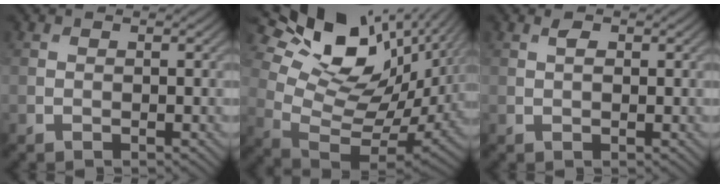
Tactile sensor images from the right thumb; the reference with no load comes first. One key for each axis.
{"total": 17.3, "fx": 7.2, "fy": 9.7, "fz": 12.4, "tx": -0.230, "ty": 0.003, "tz": 0.138}
{"total": 1.3, "fx": 0.3, "fy": 0.6, "fz": 1.0, "tx": -0.022, "ty": -0.001, "tz": 0.006}